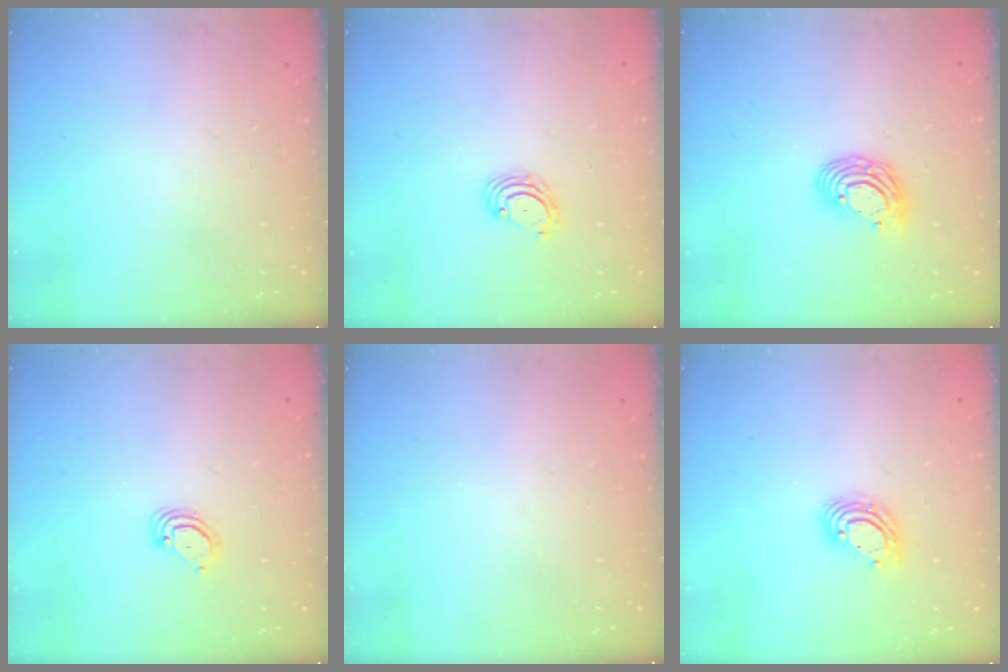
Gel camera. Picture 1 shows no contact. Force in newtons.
{"total": 2.8, "press": 2.8, "slide": 0.3}
{"total": 9.9, "press": 9.8, "slide": 0.7}
{"total": 3.2, "press": 3.2, "slide": 0.2}
{"total": 0.0}
{"total": 8.7, "press": 8.6, "slide": 1.4}